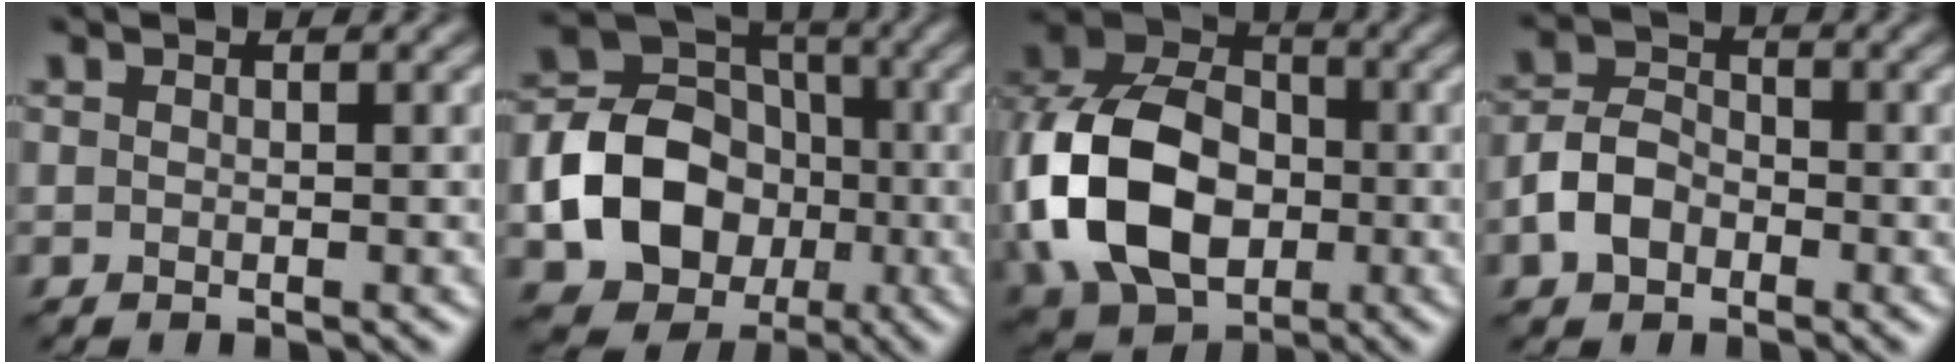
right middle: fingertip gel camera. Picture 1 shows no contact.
{"total": 10.6, "force": [-2.6, 8.5, 5.9], "torque": [-0.109, -0.005, -0.057]}
{"total": 13.7, "force": [-2.5, 10.0, 9.1], "torque": [-0.215, -0.003, -0.064]}
{"total": 3.9, "force": [-1.8, 2.7, 2.2], "torque": [-0.048, 0.005, -0.041]}